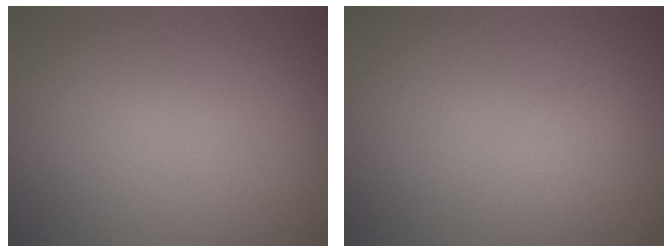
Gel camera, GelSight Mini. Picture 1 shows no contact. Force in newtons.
{"total": 1.7, "press": 1.7, "slide": 0.1}